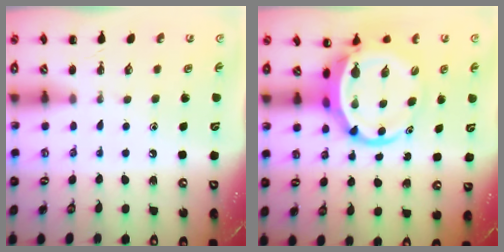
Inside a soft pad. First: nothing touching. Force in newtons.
{"total": 7.9, "press": 7.5, "slide": 2.5}